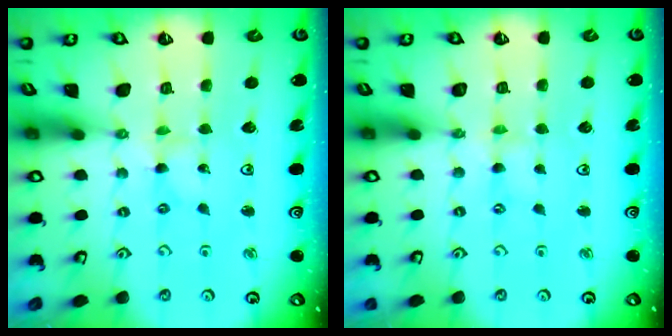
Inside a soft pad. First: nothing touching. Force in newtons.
{"total": 0.8, "press": 0.8, "slide": 0.2}